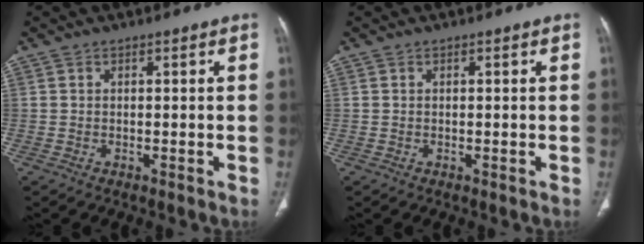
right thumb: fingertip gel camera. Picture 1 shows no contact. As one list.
[{"total": 0.0}]